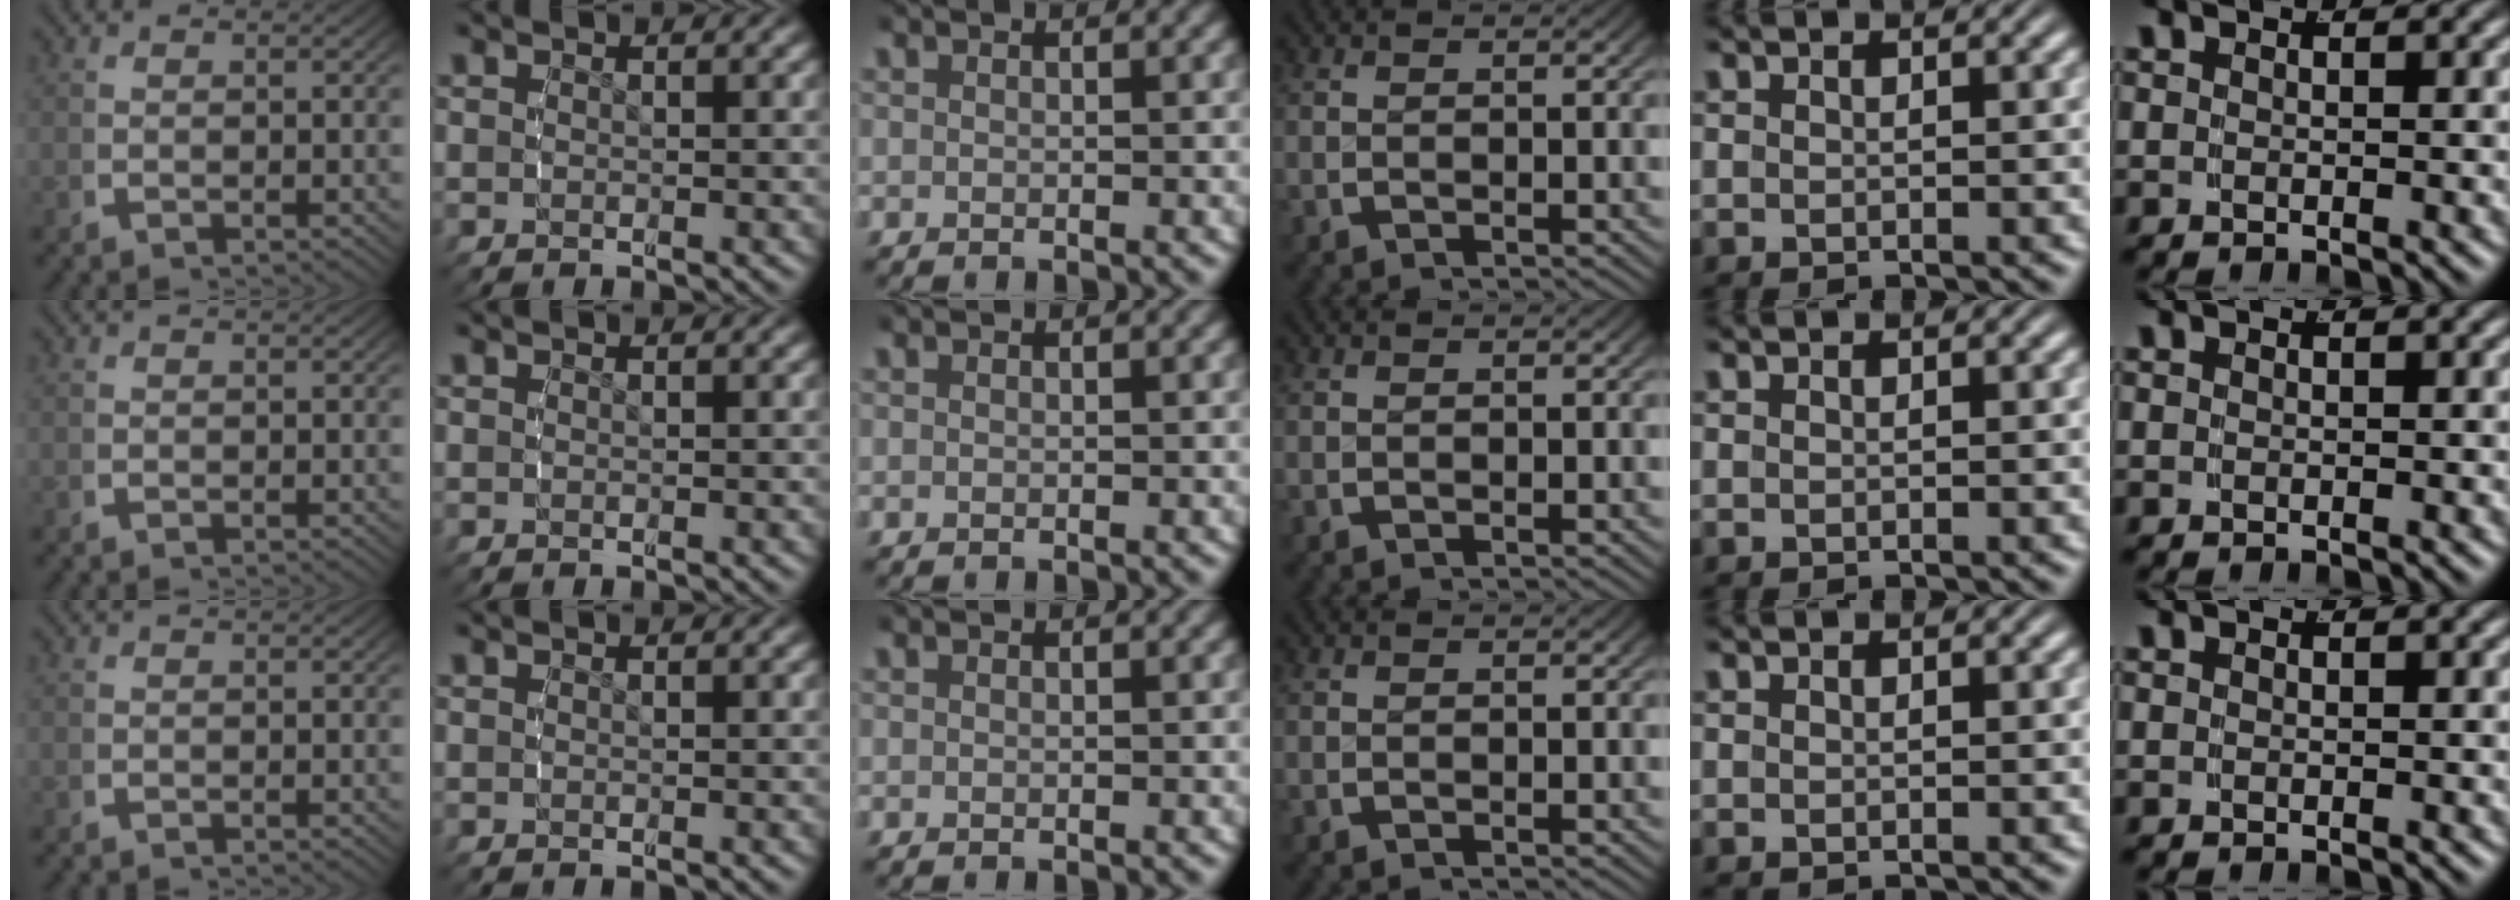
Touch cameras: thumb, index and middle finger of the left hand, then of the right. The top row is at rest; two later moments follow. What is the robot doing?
{"motion": "reach", "object": "coat"}